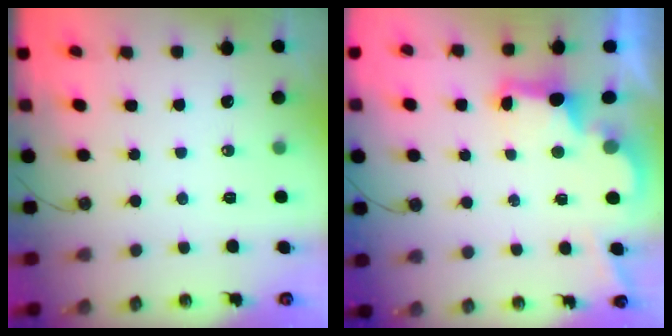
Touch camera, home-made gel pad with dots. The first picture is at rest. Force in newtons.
{"total": 2.9, "press": 2.7, "slide": 0.9}